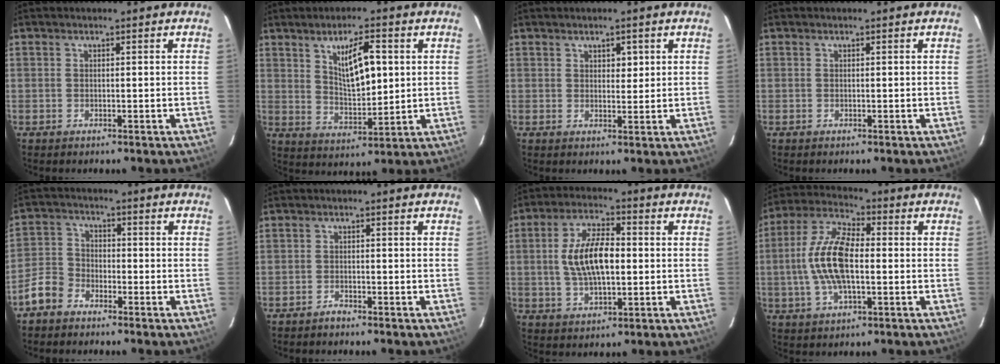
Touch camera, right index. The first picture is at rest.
{"total": 9.4, "force": [3.2, 3.2, 8.2], "torque": [-0.142, -0.001, 0.067]}
{"total": 2.6, "force": [1.3, 1.5, 1.7], "torque": [-0.020, 0.004, 0.021]}
{"total": 0.0}
{"total": 6.0, "force": [-4.2, 3.8, 1.8], "torque": [-0.043, 0.017, -0.089]}
{"total": 1.3, "force": [-1.3, 0.2, 0.1], "torque": [-0.006, 0.001, -0.025]}
{"total": 11.3, "force": [0.2, 5.1, 10.1], "torque": [-0.196, 0.010, 0.007]}
{"total": 13.2, "force": [-0.9, 5.5, 12.0], "torque": [-0.250, 0.011, -0.022]}